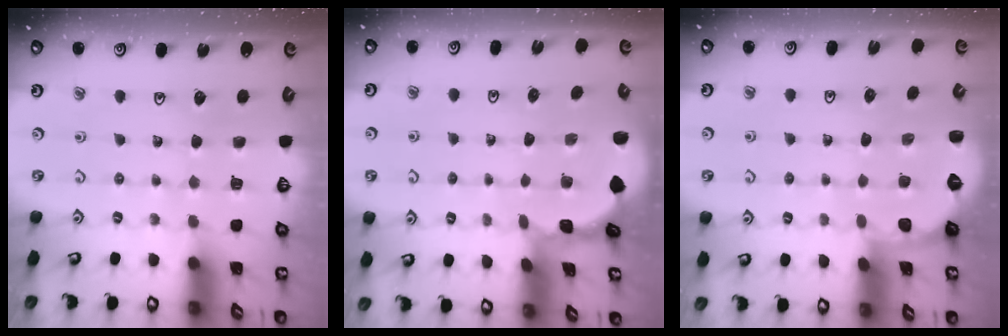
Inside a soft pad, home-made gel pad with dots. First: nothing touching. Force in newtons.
{"total": 0.8, "press": 0.8, "slide": 0.2}
{"total": 0.0}